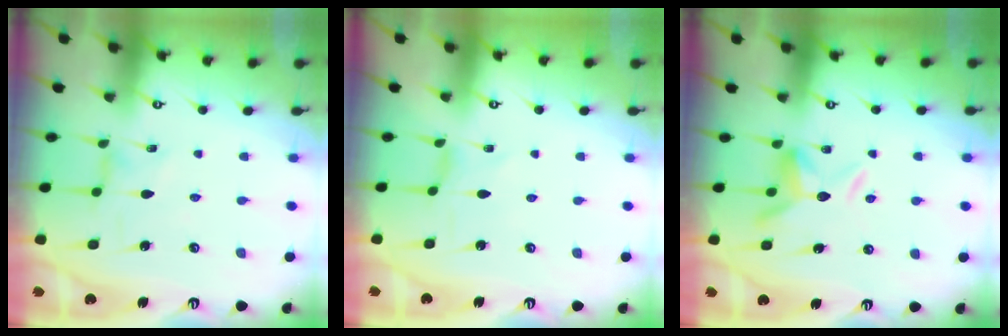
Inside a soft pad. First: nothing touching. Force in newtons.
{"total": 0.0}
{"total": 8.4, "press": 8.4, "slide": 1.0}